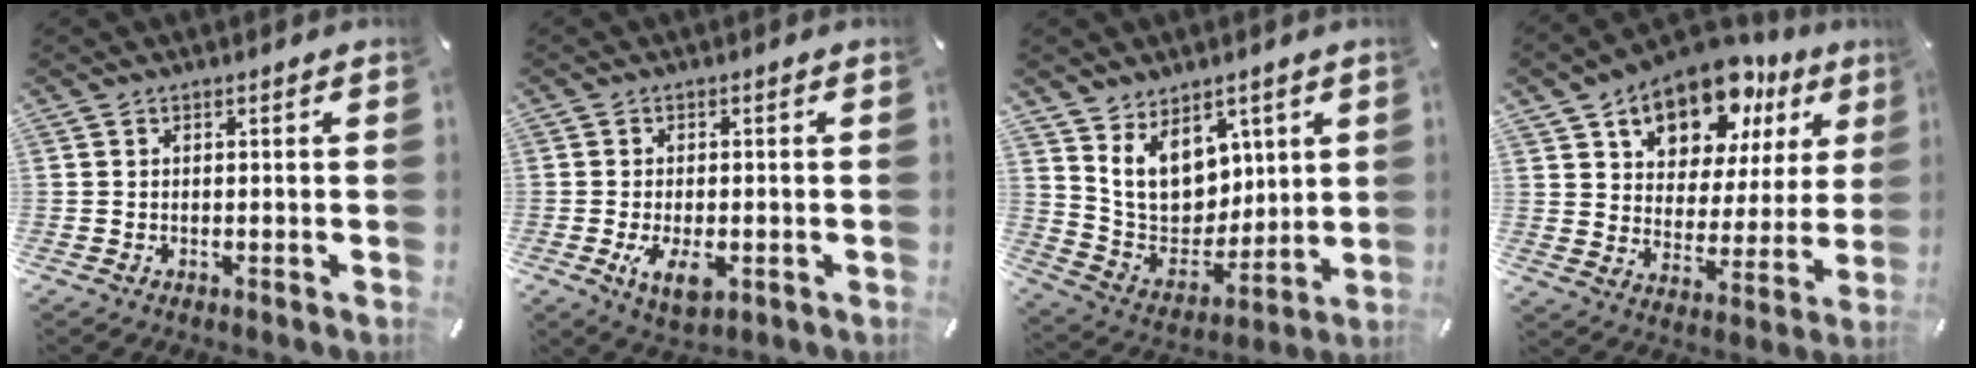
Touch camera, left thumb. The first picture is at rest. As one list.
[{"total": 5.7, "force": [-1.5, 3.0, 4.5], "torque": [-0.098, -0.008, -0.032]}, {"total": 13.4, "force": [6.6, 10.3, 5.5], "torque": [-0.117, -0.045, 0.135]}, {"total": 15.6, "force": [11.2, 8.6, 6.6], "torque": [-0.112, -0.076, 0.195]}]